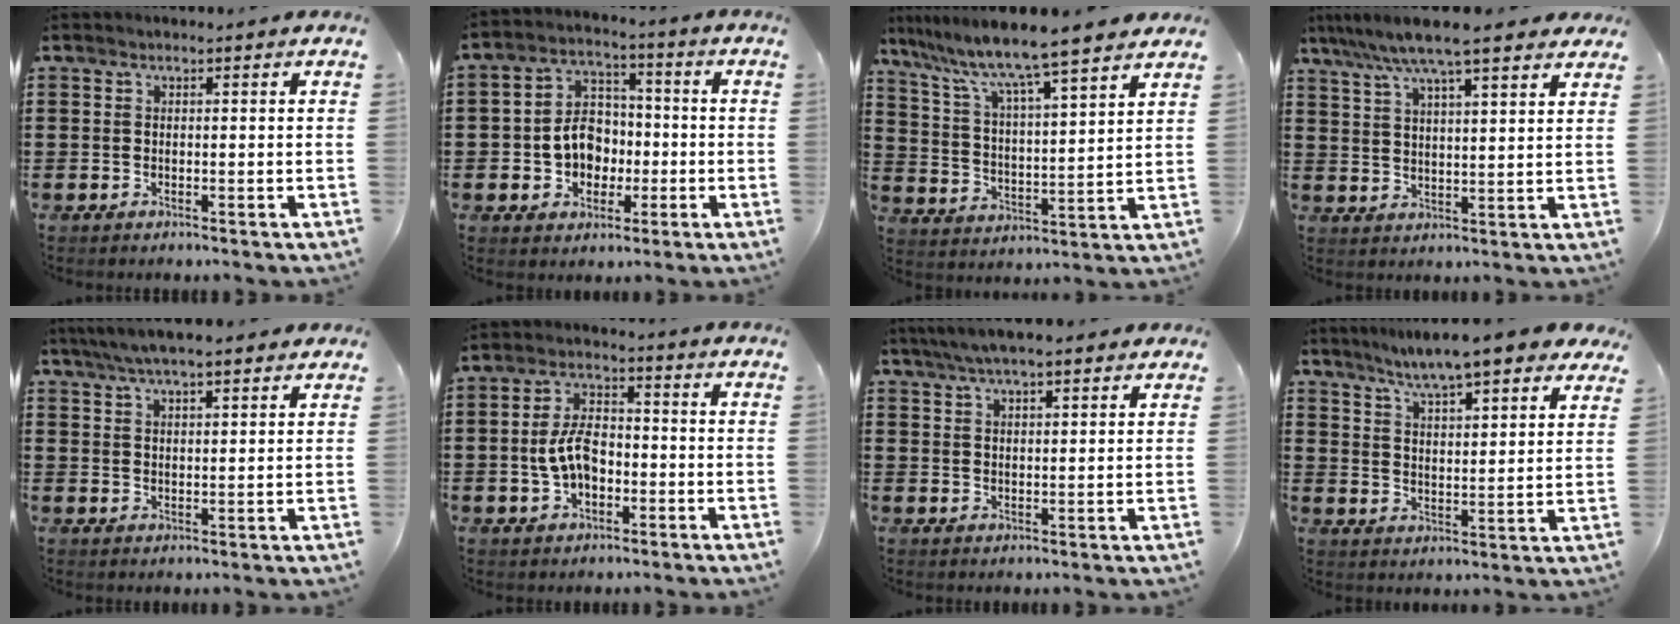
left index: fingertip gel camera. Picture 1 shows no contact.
{"total": 7.2, "force": [-1.2, 6.2, 3.4], "torque": [-0.077, 0.017, -0.025]}
{"total": 8.2, "force": [7.4, -0.2, 3.6], "torque": [-0.101, -0.051, 0.121]}
{"total": 7.9, "force": [6.4, 0.9, 4.5], "torque": [-0.106, -0.014, 0.112]}
{"total": 5.0, "force": [4.3, 0.7, 2.6], "torque": [-0.060, -0.004, 0.076]}
{"total": 6.6, "force": [-1.2, 3.9, 5.2], "torque": [-0.122, 0.005, -0.030]}
{"total": 4.9, "force": [4.1, 0.9, 2.6], "torque": [-0.059, 0.000, 0.074]}
{"total": 7.2, "force": [6.4, 0.2, 3.2], "torque": [-0.081, -0.031, 0.107]}